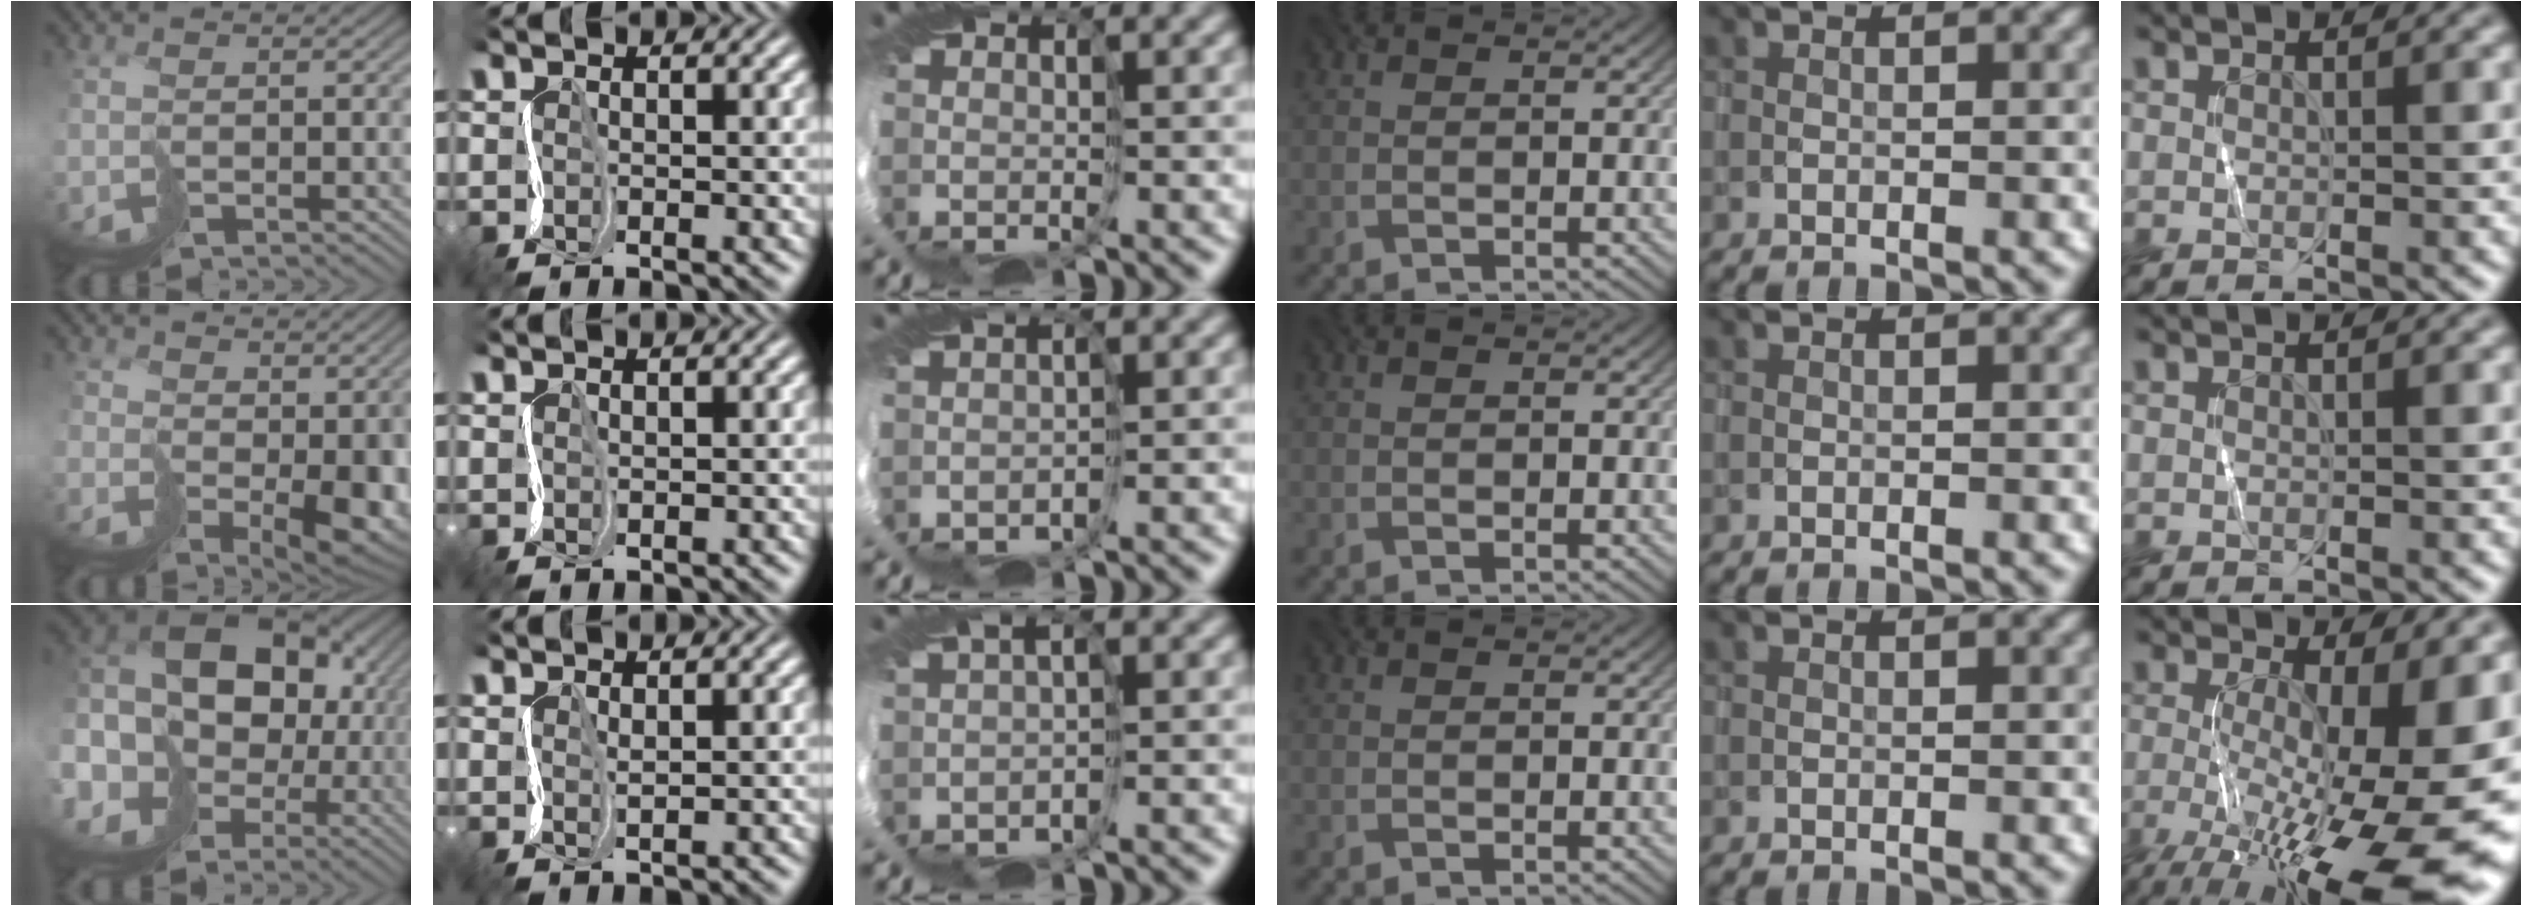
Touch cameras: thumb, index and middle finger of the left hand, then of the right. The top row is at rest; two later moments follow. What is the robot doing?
{"motion": "cut", "object": "wrapping paper"}